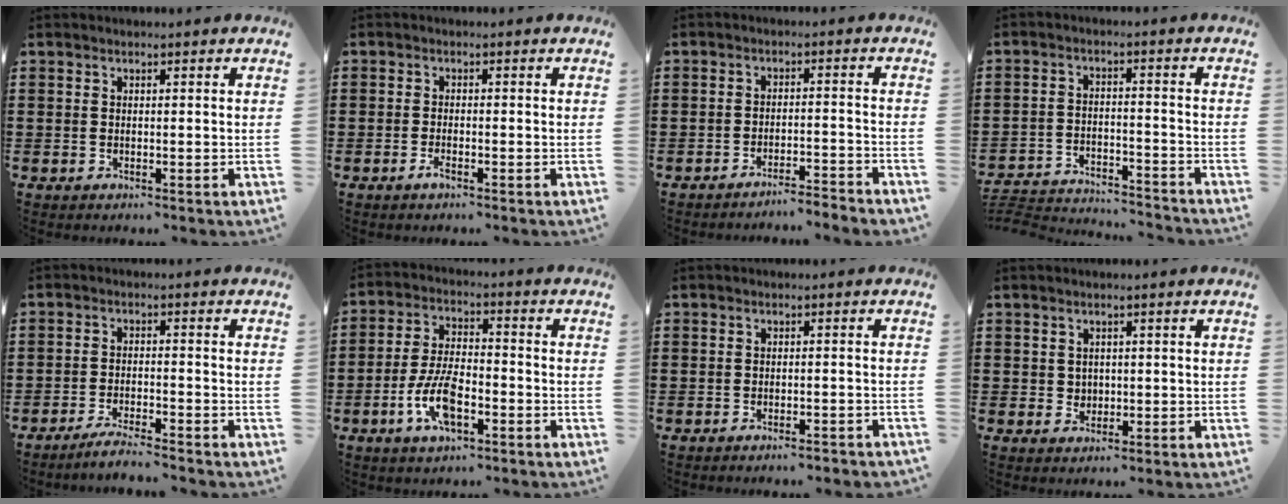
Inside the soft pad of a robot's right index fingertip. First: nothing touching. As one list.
[{"total": 1.5, "force": [-1.0, 0.1, 1.2], "torque": [-0.030, -0.009, -0.019]}, {"total": 3.3, "force": [-3.3, -0.4, 0.5], "torque": [-0.012, -0.004, -0.070]}, {"total": 4.4, "force": [-4.3, 0.3, 0.7], "torque": [-0.030, -0.004, -0.094]}, {"total": 3.6, "force": [-3.4, -0.3, 1.1], "torque": [-0.019, -0.001, -0.068]}, {"total": 8.2, "force": [-3.4, 3.5, 6.6], "torque": [-0.149, -0.005, -0.064]}, {"total": 1.7, "force": [-1.6, -0.1, 0.5], "torque": [-0.012, -0.001, -0.031]}, {"total": 1.5, "force": [0.1, 1.5, 0.3], "torque": [-0.012, 0.006, -0.001]}]